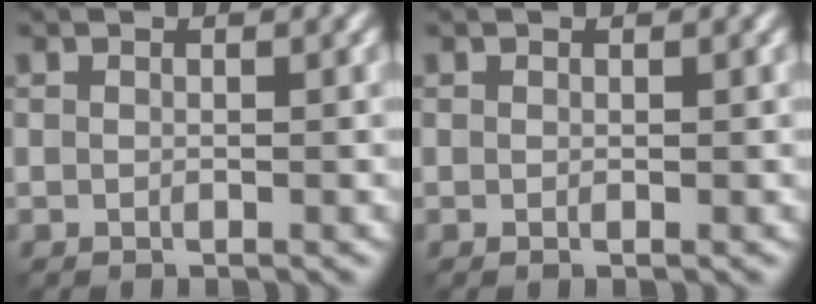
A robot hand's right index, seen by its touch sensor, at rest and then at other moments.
{"total": 0.0}